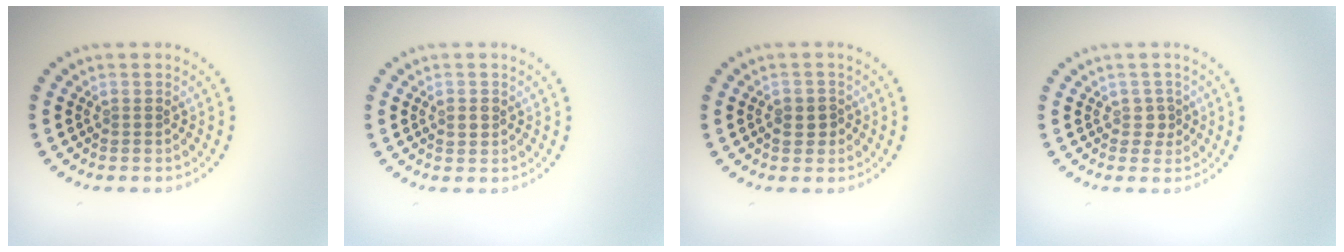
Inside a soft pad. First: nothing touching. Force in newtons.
{"total": 1.2, "press": 1.2, "slide": 0.2}
{"total": 2.0, "press": 2.0, "slide": 0.5}
{"total": 1.3, "press": 1.0, "slide": 0.8}